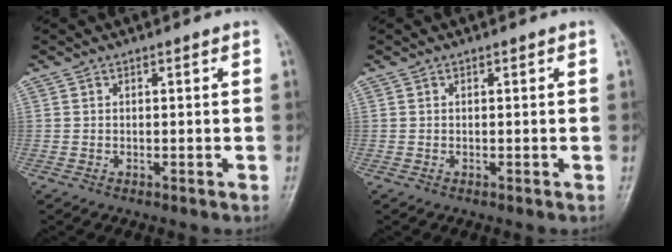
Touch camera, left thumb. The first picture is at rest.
{"total": 0.0}